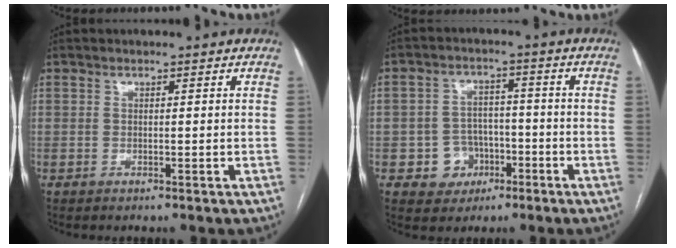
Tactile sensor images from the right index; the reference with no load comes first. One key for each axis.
{"total": 6.1, "fx": -2.4, "fy": 5.5, "fz": 1.2, "tx": -0.014, "ty": 0.015, "tz": -0.029}